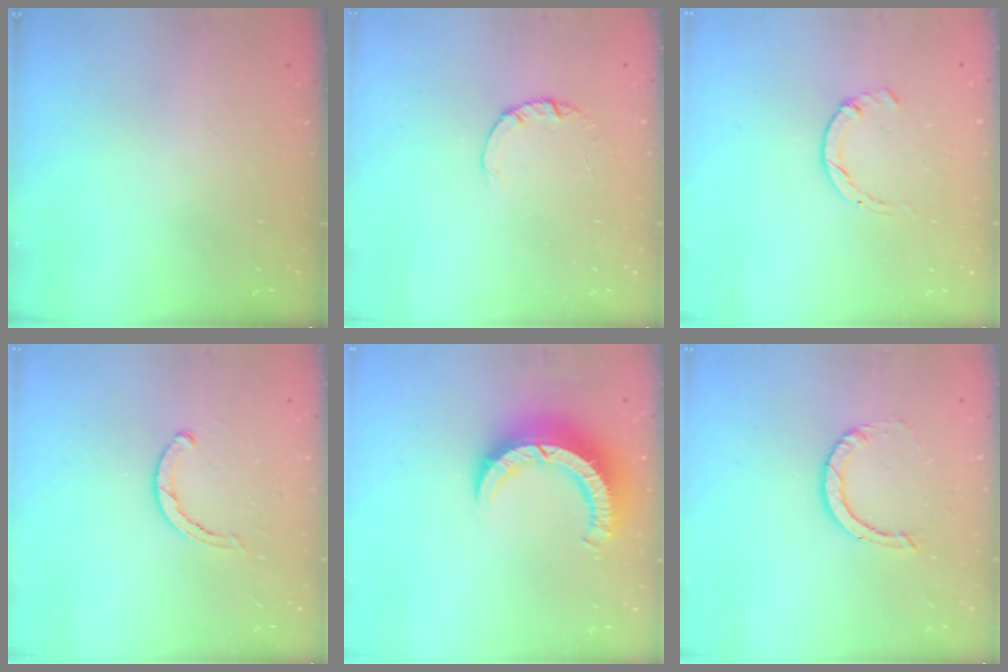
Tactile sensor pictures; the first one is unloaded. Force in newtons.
{"total": 1.4, "press": 1.4, "slide": 0.2}
{"total": 1.7, "press": 1.7, "slide": 0.3}
{"total": 2.8, "press": 2.8, "slide": 0.2}
{"total": 10.3, "press": 10.2, "slide": 1.2}
{"total": 2.9, "press": 2.9, "slide": 0.2}